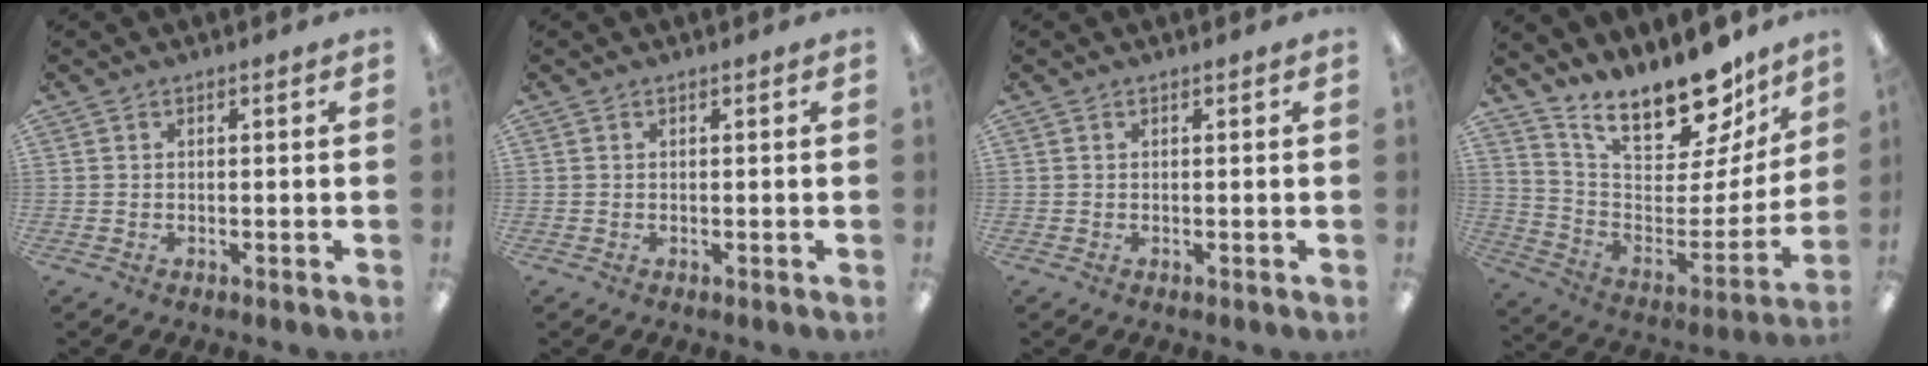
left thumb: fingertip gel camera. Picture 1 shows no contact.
{"total": 0.0}
{"total": 0.0}
{"total": 20.0, "force": [16.6, 6.9, 8.7], "torque": [-0.133, -0.131, 0.287]}